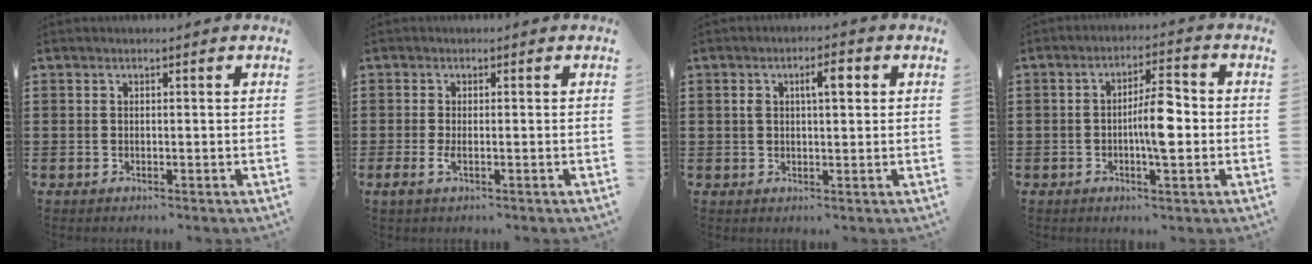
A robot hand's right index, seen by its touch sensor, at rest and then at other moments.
{"total": 1.9, "force": [-0.6, 0.5, 1.7], "torque": [-0.045, -0.006, -0.016]}
{"total": 3.9, "force": [1.0, 1.4, 3.5], "torque": [-0.056, 0.005, 0.010]}
{"total": 6.6, "force": [-0.9, 1.8, 6.3], "torque": [-0.118, 0.006, -0.021]}